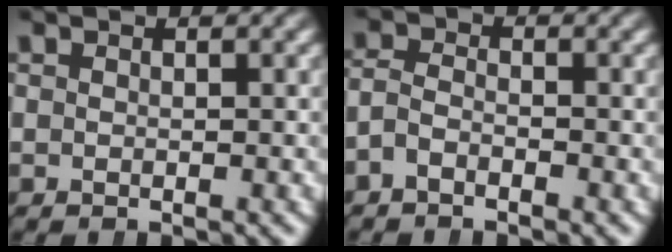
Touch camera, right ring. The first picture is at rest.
{"total": 2.8, "force": [-1.3, 2.0, 1.3], "torque": [-0.039, -0.014, -0.024]}